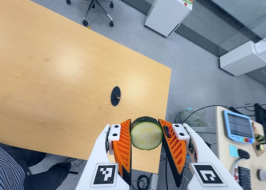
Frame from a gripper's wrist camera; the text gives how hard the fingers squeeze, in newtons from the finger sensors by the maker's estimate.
{"total": 12.0, "left": 11.2, "right": 12.8}